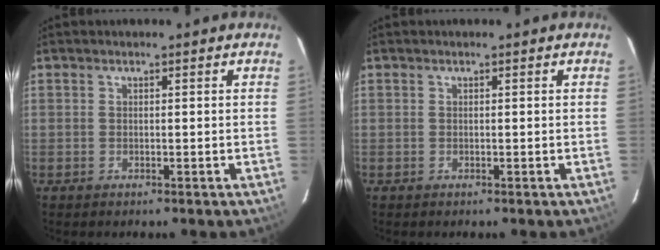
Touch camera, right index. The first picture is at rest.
{"total": 0.0}